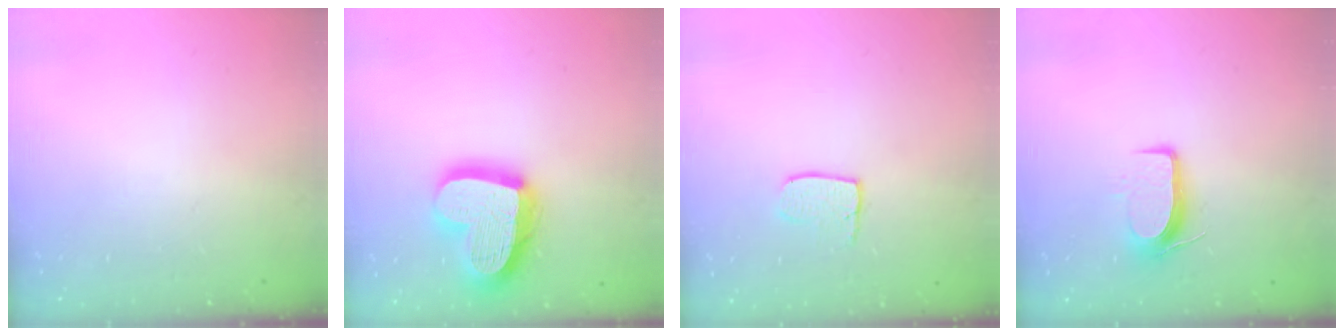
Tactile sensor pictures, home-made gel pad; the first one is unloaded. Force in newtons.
{"total": 21.6, "press": 21.5, "slide": 1.9}
{"total": 5.5, "press": 5.5, "slide": 0.3}
{"total": 8.7, "press": 8.6, "slide": 1.2}